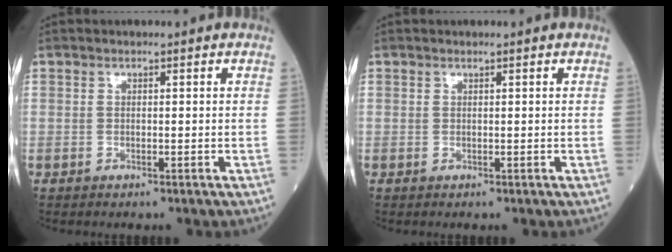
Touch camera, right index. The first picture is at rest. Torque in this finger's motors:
{"motor_torque": [-0.03, 0.07, -0.03, 0.01]}